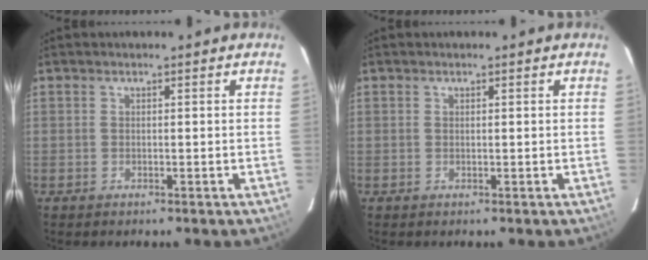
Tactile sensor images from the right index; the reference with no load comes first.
{"total": 0.0}